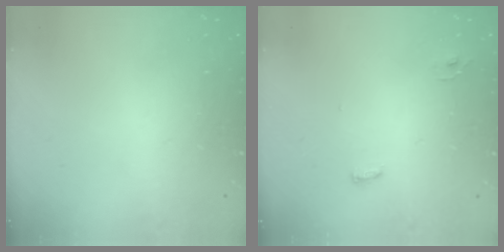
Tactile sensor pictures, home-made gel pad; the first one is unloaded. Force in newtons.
{"total": 4.1, "press": 3.5, "slide": 2.2}